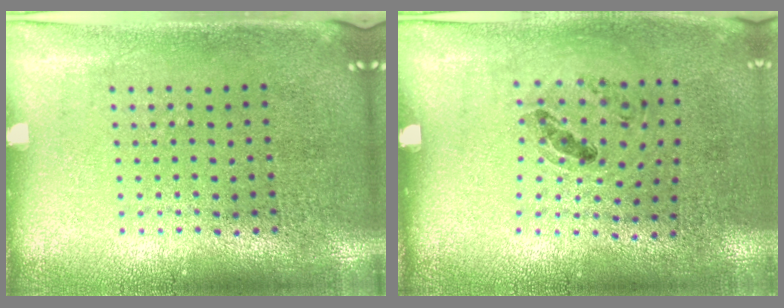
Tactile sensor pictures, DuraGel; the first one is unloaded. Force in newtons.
{"total": 1.2, "press": 0.9, "slide": 0.8}